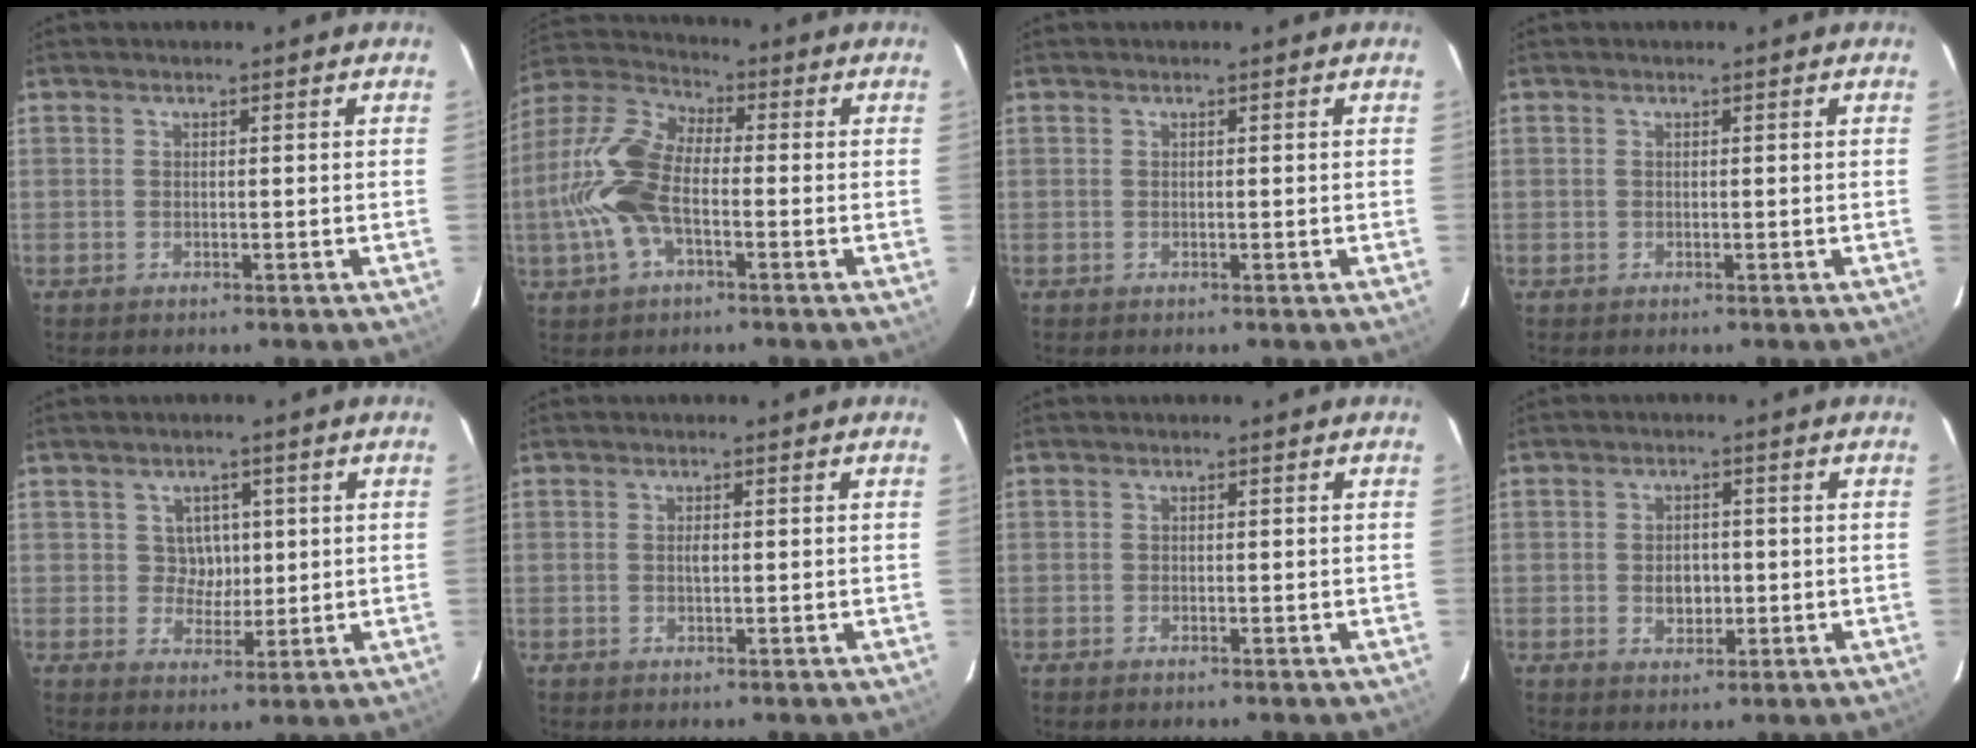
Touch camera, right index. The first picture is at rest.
{"total": 13.2, "force": [-2.7, 6.5, 11.1], "torque": [-0.250, 0.012, -0.058]}
{"total": 0.0}
{"total": 0.0}
{"total": 4.2, "force": [0.9, 3.9, 1.2], "torque": [-0.017, 0.010, 0.016]}
{"total": 1.0, "force": [0.0, 0.5, 0.9], "torque": [-0.015, 0.002, 0.000]}
{"total": 0.5, "force": [-0.4, 0.3, 0.2], "torque": [-0.005, -0.001, -0.009]}
{"total": 3.9, "force": [-0.6, 3.0, 2.4], "torque": [-0.040, 0.001, -0.005]}